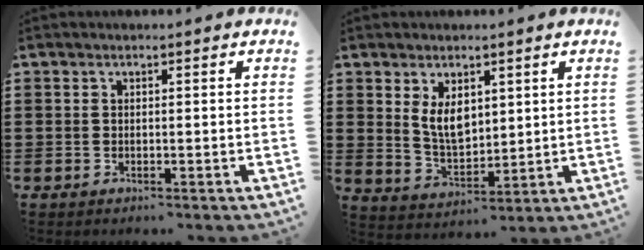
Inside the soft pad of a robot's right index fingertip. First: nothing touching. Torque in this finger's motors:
{"motor_torque": [0.48, 0.58, 0.19, 0.07]}